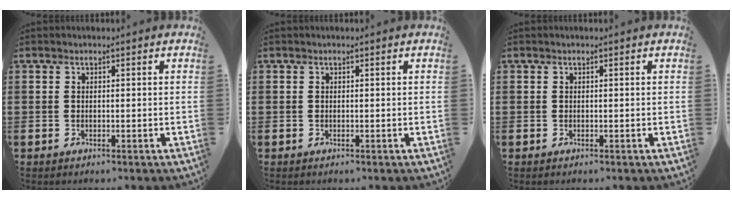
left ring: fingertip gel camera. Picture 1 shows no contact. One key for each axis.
{"total": 0.0}
{"total": 0.0}